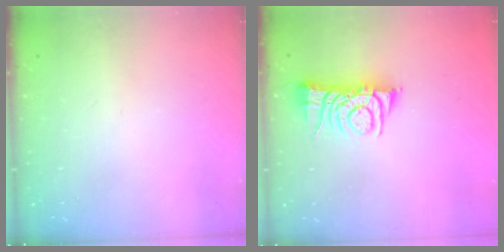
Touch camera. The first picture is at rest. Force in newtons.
{"total": 7.0, "press": 7.0, "slide": 0.9}